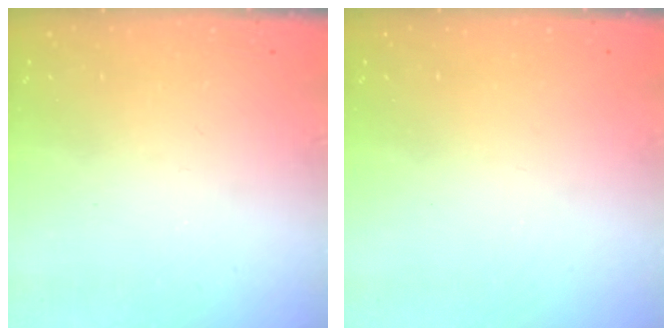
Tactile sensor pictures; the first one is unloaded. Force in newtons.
{"total": 0.0}